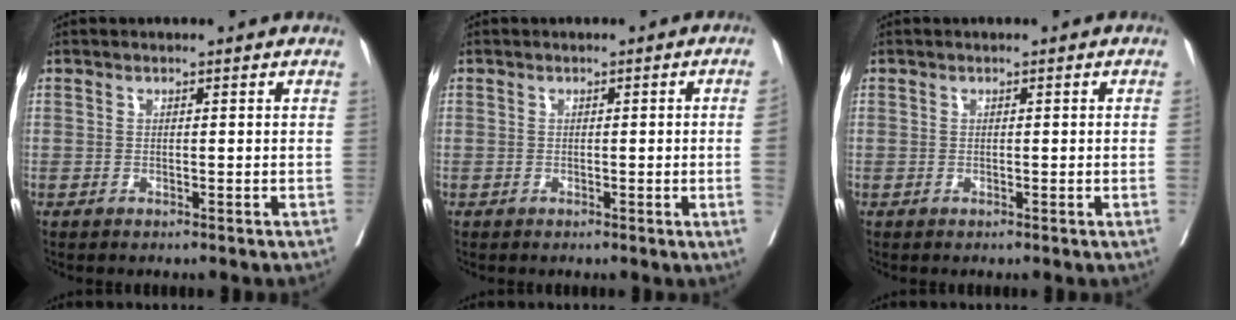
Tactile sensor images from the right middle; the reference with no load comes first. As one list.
[{"total": 3.9, "force": [-0.4, -0.8, 3.8], "torque": [-0.062, -0.002, 0.002]}, {"total": 0.7, "force": [0.0, 0.0, 0.7], "torque": [-0.015, 0.004, 0.004]}]